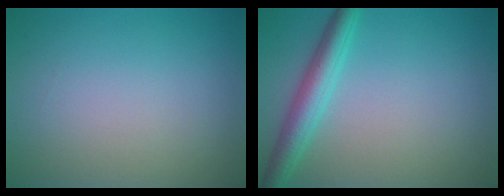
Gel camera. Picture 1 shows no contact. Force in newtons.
{"total": 3.7, "press": 3.7, "slide": 0.2}